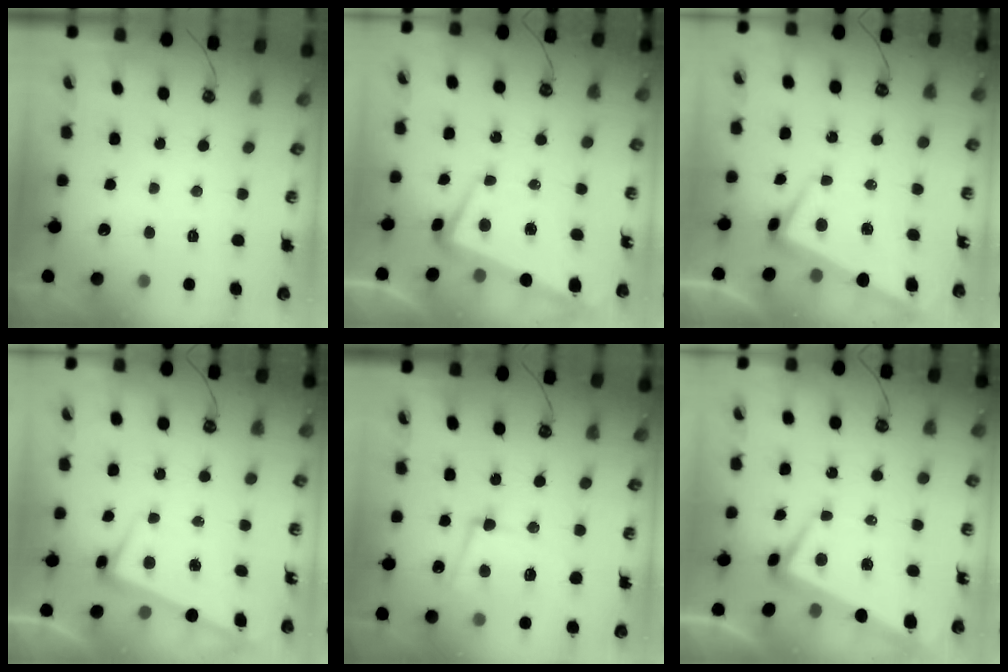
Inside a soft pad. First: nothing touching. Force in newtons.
{"total": 1.7, "press": 0.9, "slide": 1.4}
{"total": 0.8, "press": 0.3, "slide": 0.8}
{"total": 2.5, "press": 2.4, "slide": 0.6}
{"total": 9.5, "press": 9.3, "slide": 1.9}
{"total": 2.0, "press": 1.6, "slide": 1.2}